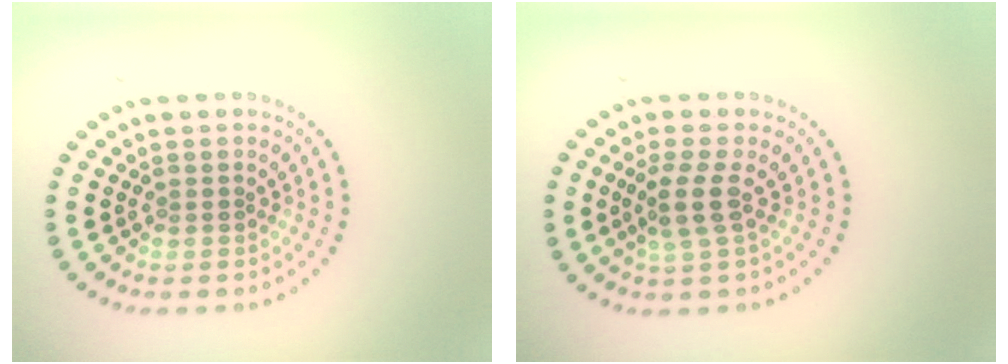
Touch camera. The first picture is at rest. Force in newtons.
{"total": 2.5, "press": 2.1, "slide": 1.5}